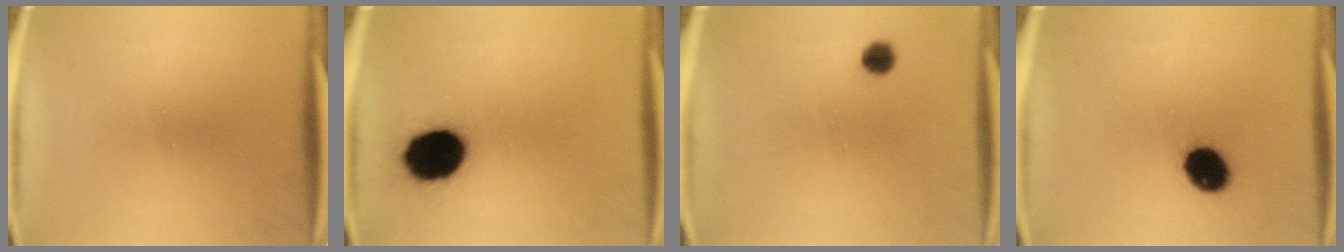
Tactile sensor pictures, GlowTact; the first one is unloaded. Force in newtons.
{"total": 15.9}
{"total": 2.6}
{"total": 9.2}